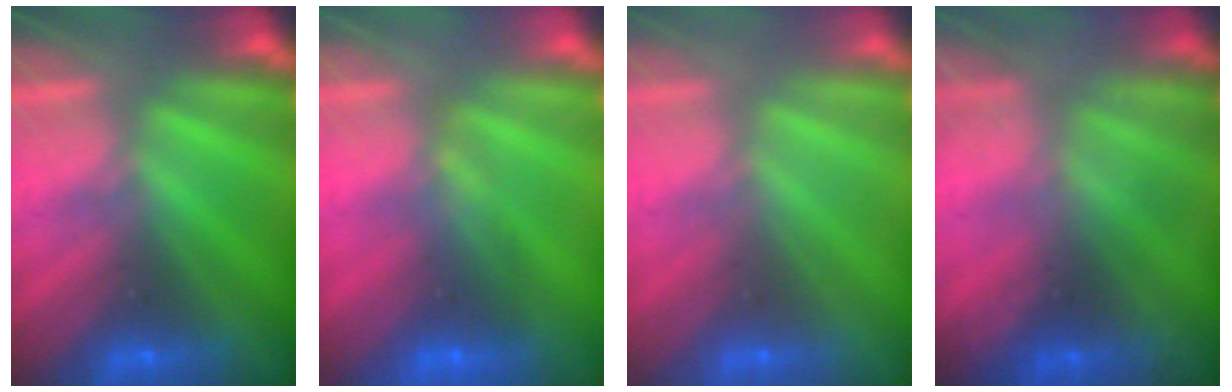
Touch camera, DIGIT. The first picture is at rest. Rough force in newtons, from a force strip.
{"total": 1.6}
{"total": 3.0}
{"total": 1.5}